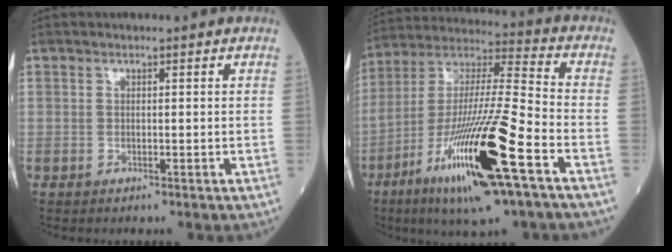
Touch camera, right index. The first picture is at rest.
{"total": 21.8, "force": [-9.8, 1.6, 19.4], "torque": [-0.381, -0.037, -0.176]}